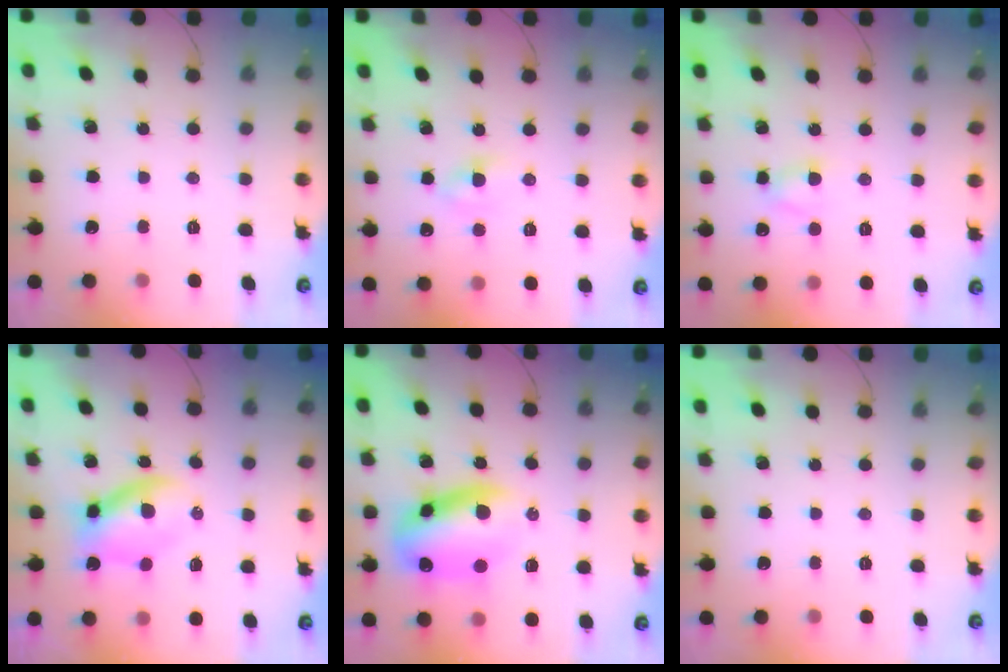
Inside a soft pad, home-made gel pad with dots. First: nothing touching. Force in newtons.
{"total": 3.0, "press": 2.8, "slide": 1.0}
{"total": 3.5, "press": 3.4, "slide": 1.1}
{"total": 6.3, "press": 6.2, "slide": 0.7}
{"total": 13.5, "press": 13.1, "slide": 3.3}
{"total": 0.0}